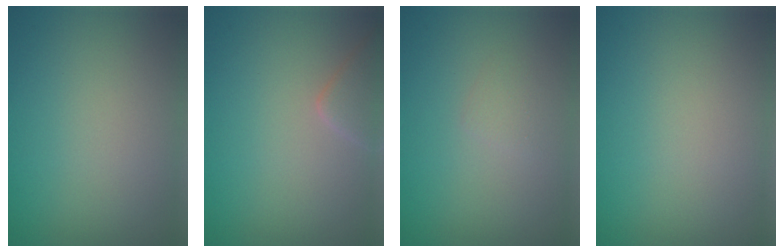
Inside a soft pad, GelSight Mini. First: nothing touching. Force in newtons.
{"total": 1.9, "press": 1.9, "slide": 0.2}
{"total": 0.8, "press": 0.8, "slide": 0.0}
{"total": 0.0}